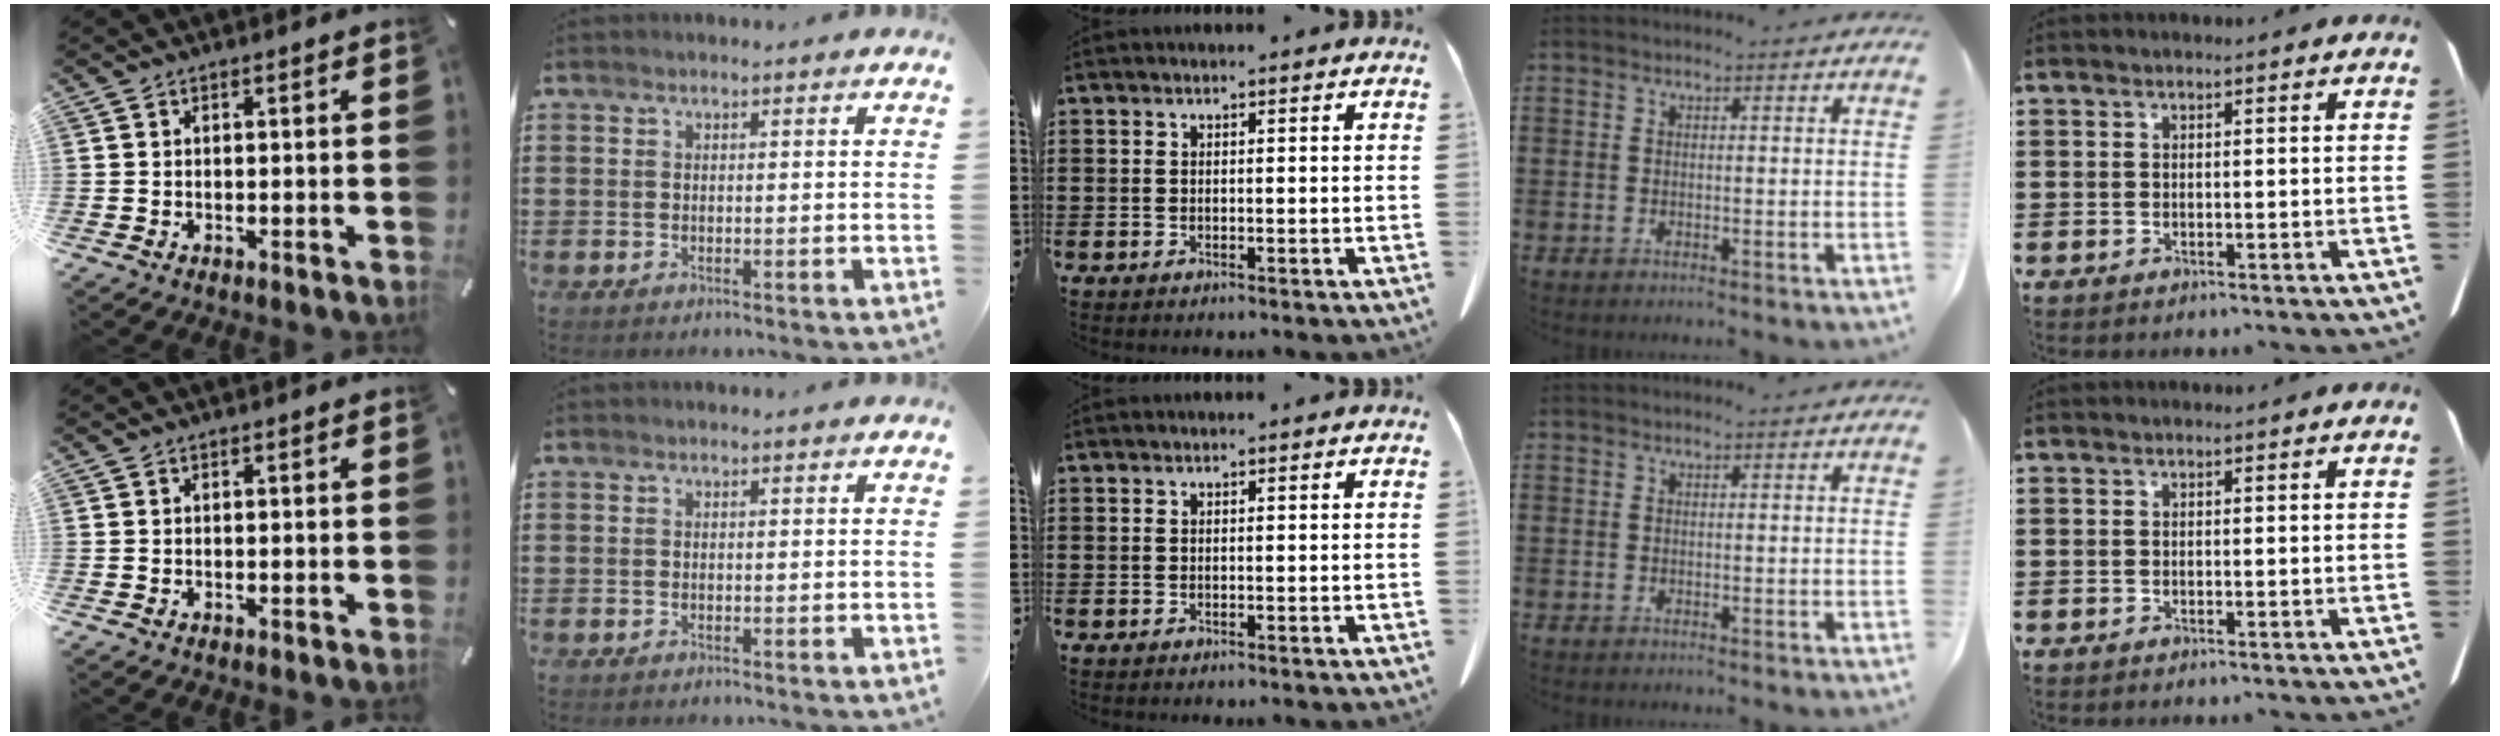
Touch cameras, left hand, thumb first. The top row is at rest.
{}